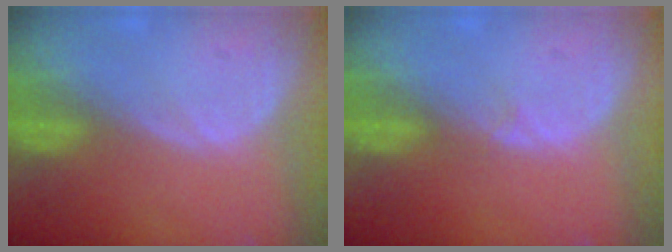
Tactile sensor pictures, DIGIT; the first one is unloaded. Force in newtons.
{"total": 0.6, "press": 0.6, "slide": 0.1}